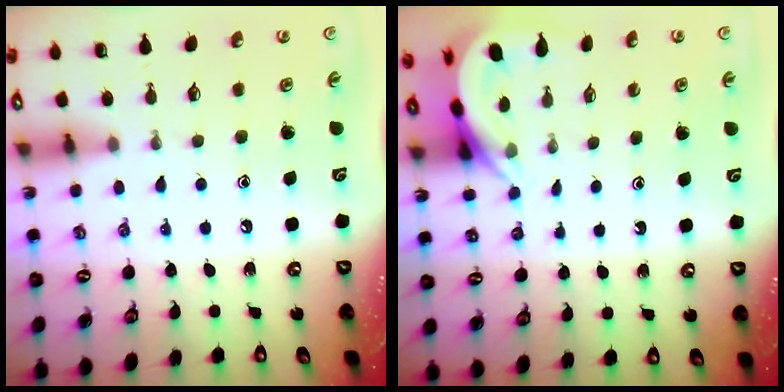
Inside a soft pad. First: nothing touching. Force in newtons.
{"total": 4.3, "press": 4.3, "slide": 0.2}